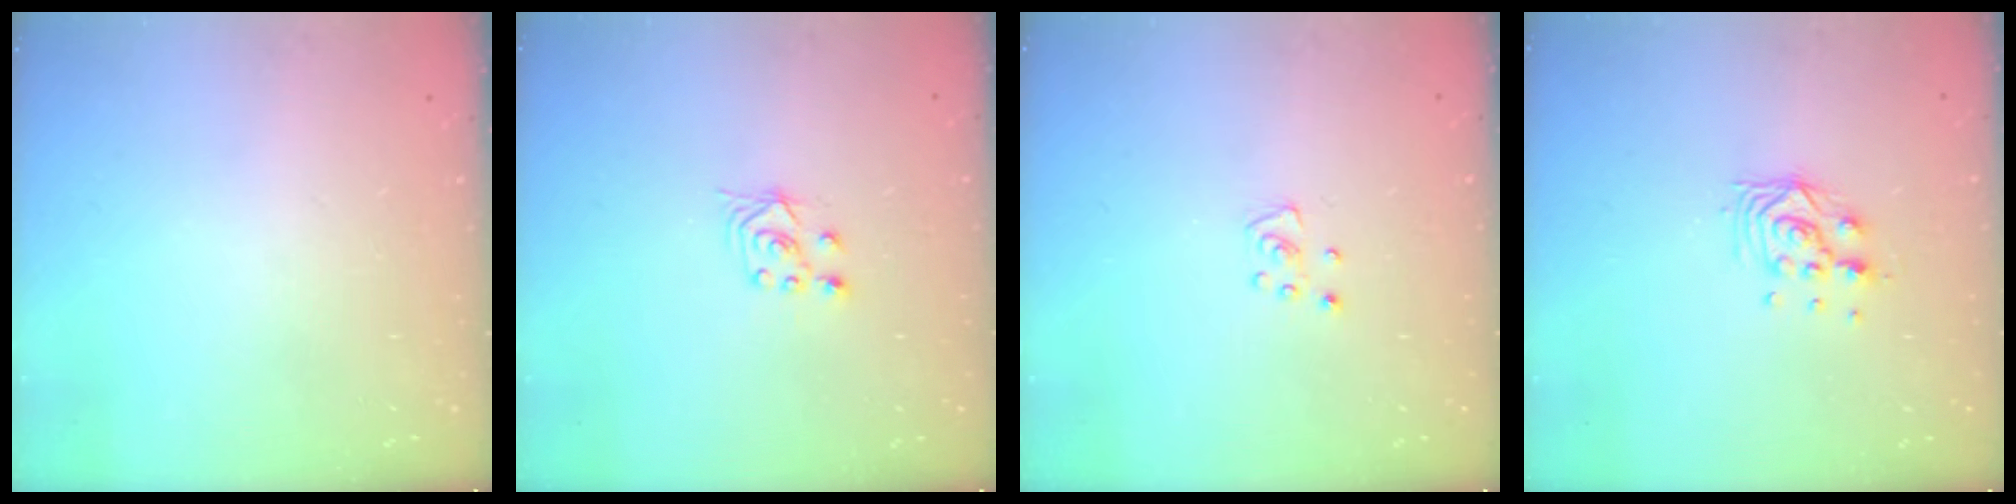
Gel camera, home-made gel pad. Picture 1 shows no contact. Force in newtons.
{"total": 3.0, "press": 2.8, "slide": 0.9}
{"total": 3.6, "press": 3.6, "slide": 0.3}
{"total": 8.8, "press": 8.8, "slide": 0.7}